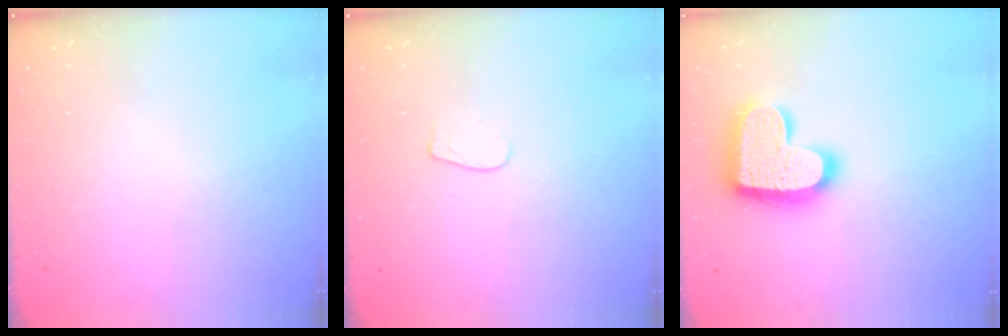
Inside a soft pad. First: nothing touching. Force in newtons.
{"total": 3.7, "press": 3.7, "slide": 0.3}
{"total": 19.3, "press": 19.3, "slide": 1.3}